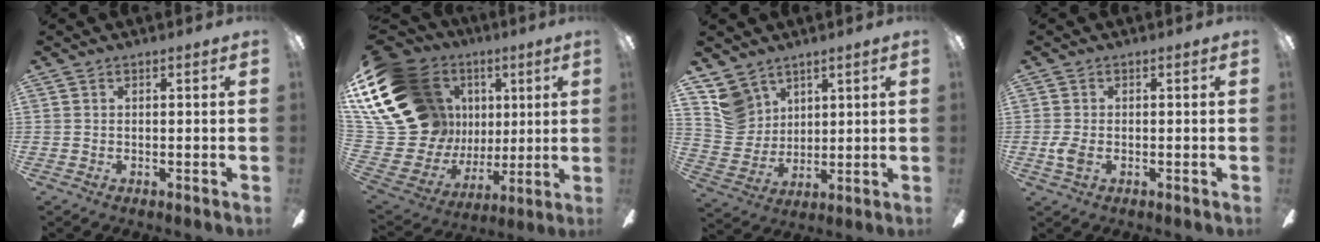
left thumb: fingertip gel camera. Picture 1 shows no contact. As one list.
[{"total": 25.8, "force": [9.3, 19.7, 13.8], "torque": [-0.282, -0.068, 0.225]}, {"total": 9.6, "force": [5.9, 7.2, 2.2], "torque": [-0.053, -0.025, 0.122]}, {"total": 3.3, "force": [-0.9, 1.9, 2.6], "torque": [-0.064, -0.004, -0.019]}]